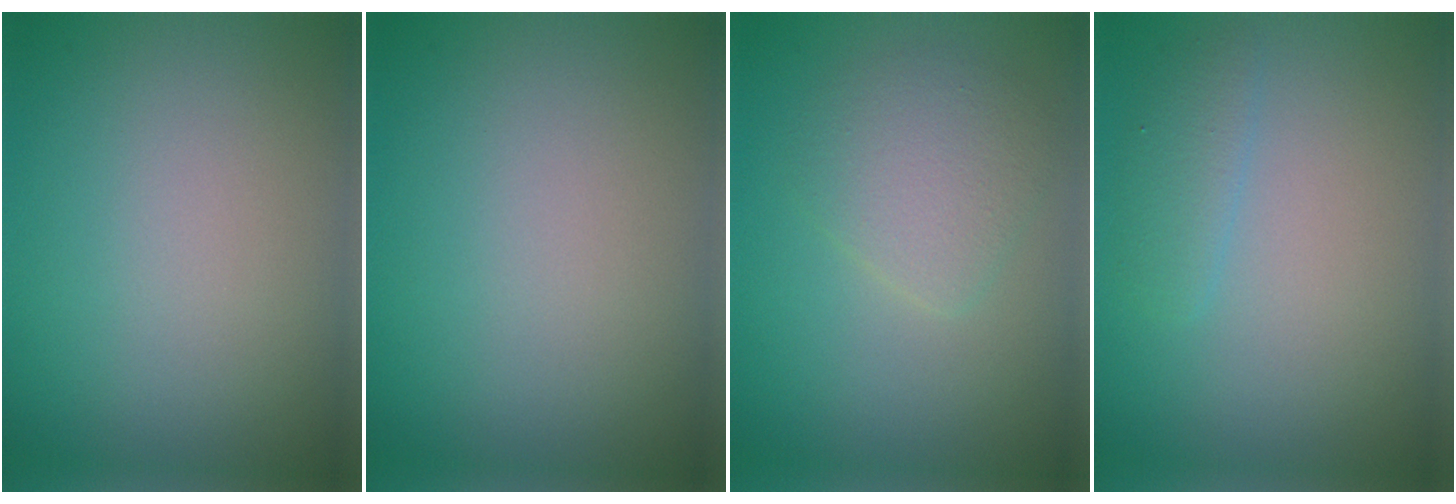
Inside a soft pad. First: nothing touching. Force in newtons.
{"total": 0.0}
{"total": 2.9, "press": 2.9, "slide": 0.0}
{"total": 1.6, "press": 1.6, "slide": 0.1}